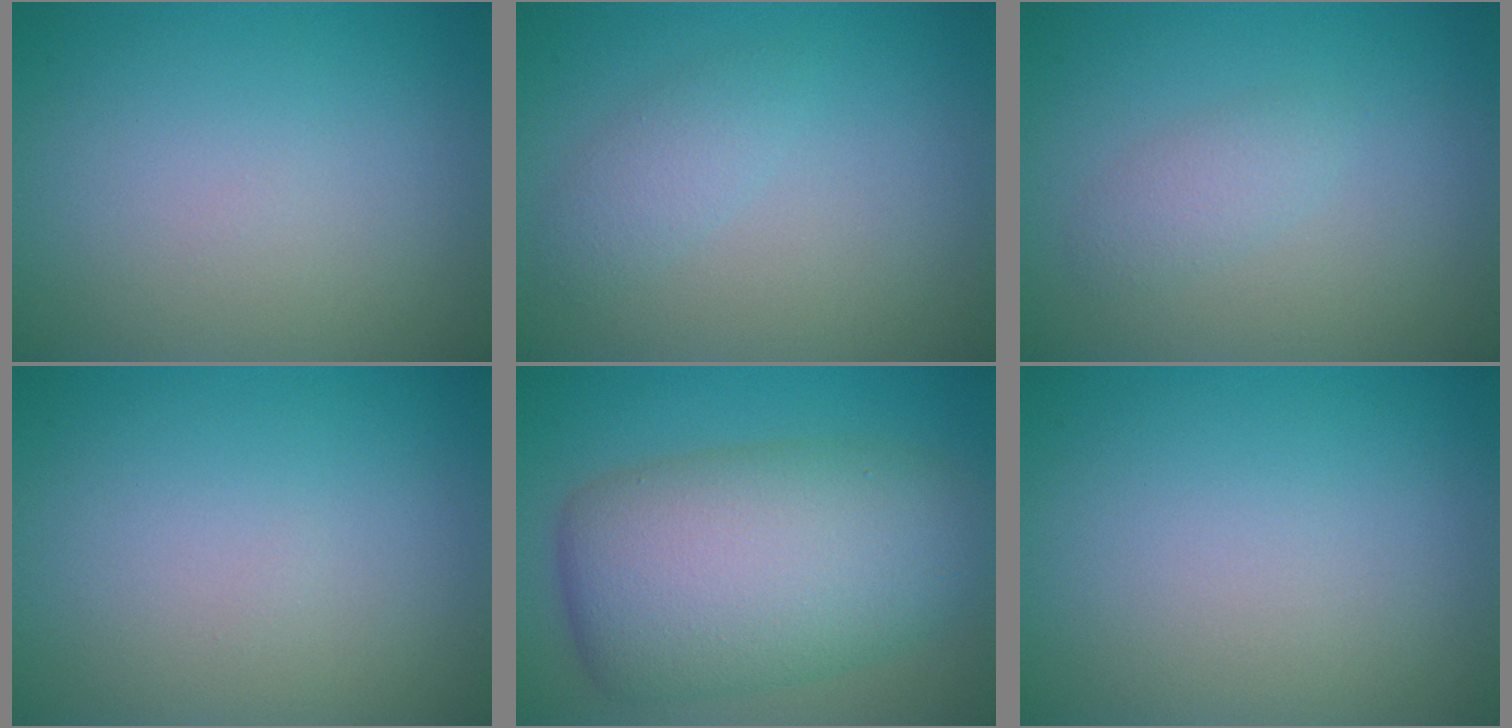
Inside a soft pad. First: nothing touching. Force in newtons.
{"total": 1.6, "press": 1.6, "slide": 0.0}
{"total": 1.6, "press": 1.6, "slide": 0.1}
{"total": 0.0}
{"total": 10.8, "press": 10.8, "slide": 0.3}
{"total": 0.0}